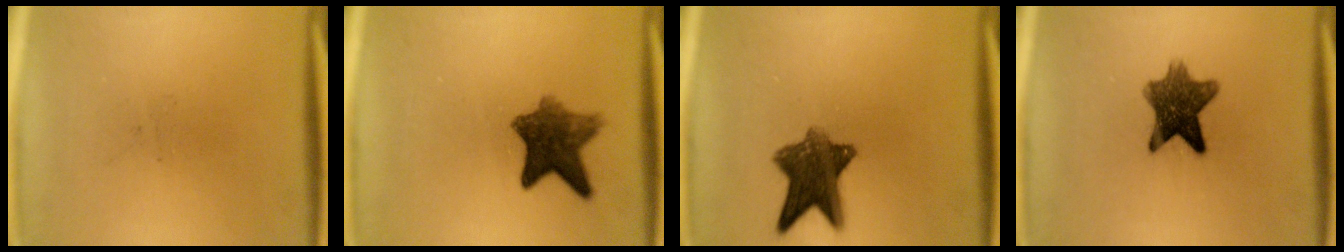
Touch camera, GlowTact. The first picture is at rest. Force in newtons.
{"total": 7.7}
{"total": 8.9}
{"total": 8.9}